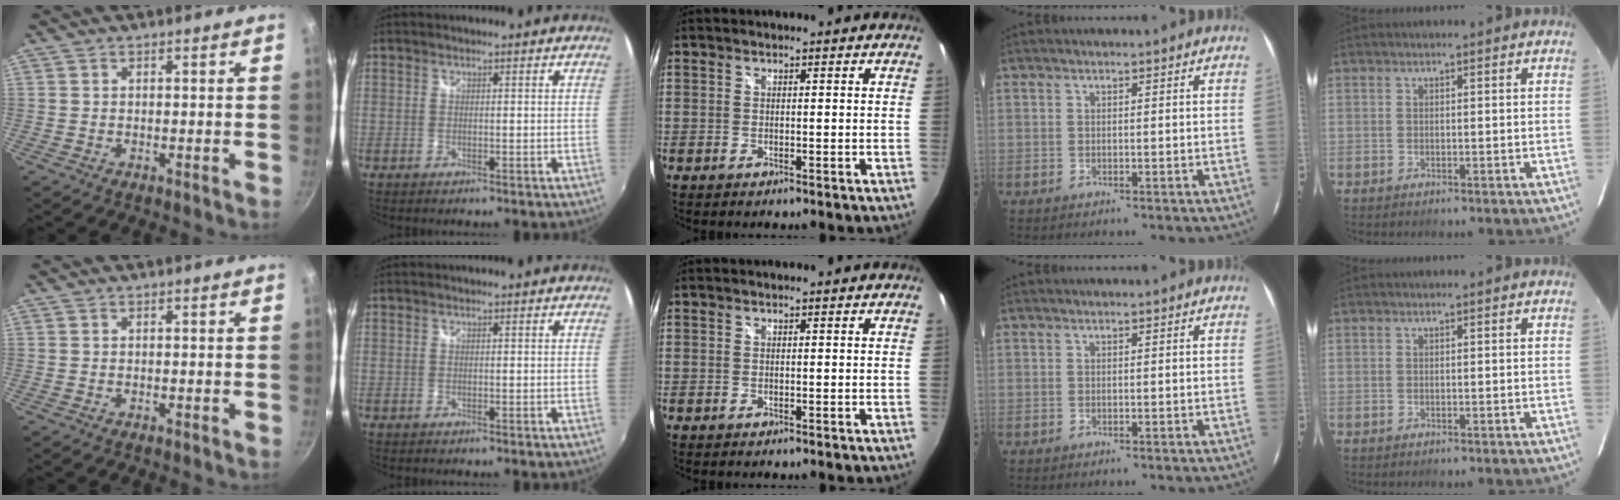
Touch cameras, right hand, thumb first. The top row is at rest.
{}